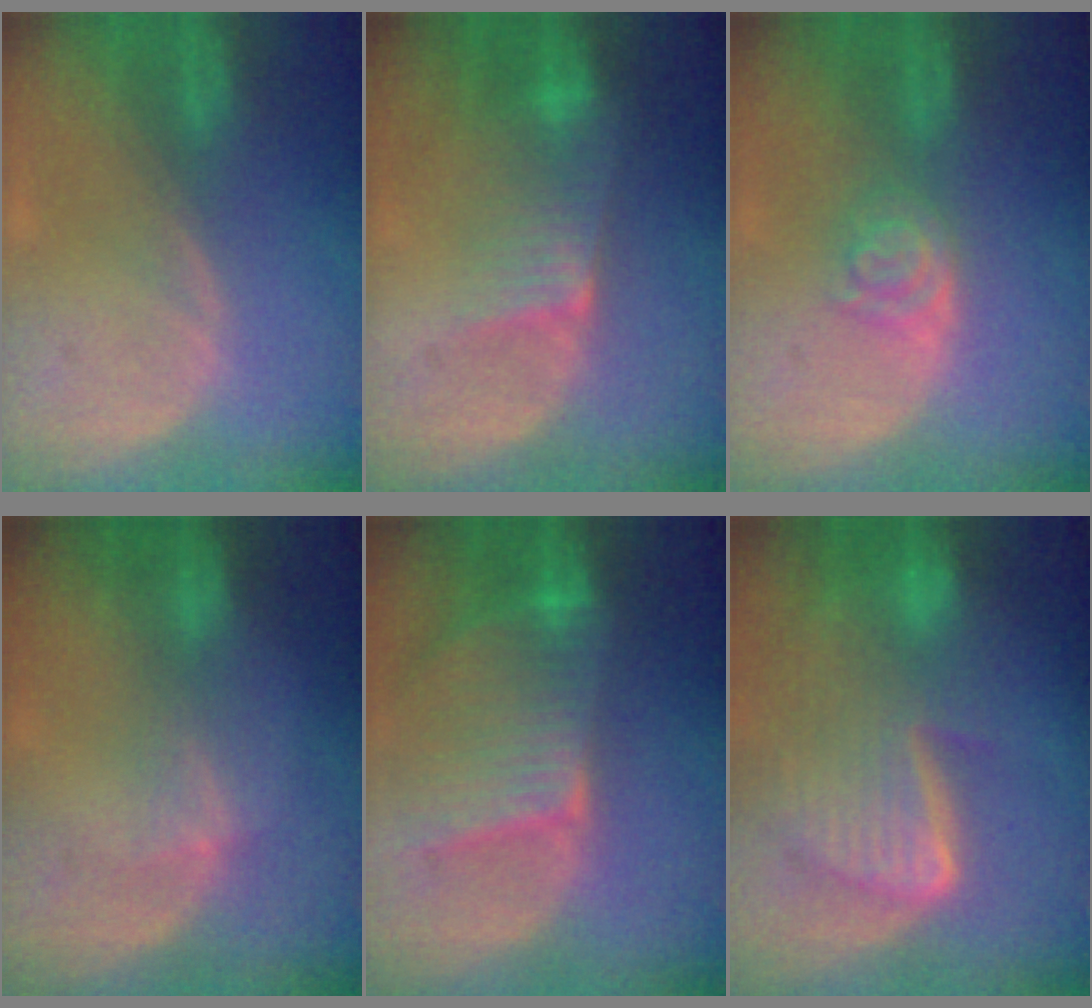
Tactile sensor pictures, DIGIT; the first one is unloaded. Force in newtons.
{"total": 6.5, "press": 5.8, "slide": 3.1}
{"total": 4.0, "press": 3.6, "slide": 1.8}
{"total": 2.4, "press": 2.1, "slide": 1.2}
{"total": 9.6, "press": 8.4, "slide": 4.6}
{"total": 9.8, "press": 8.3, "slide": 5.3}